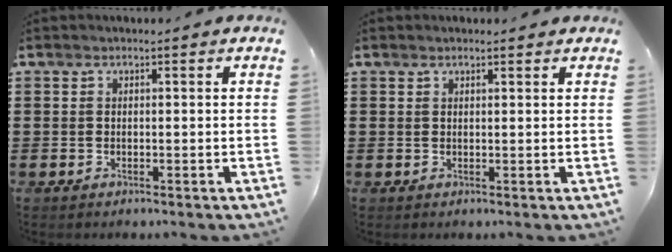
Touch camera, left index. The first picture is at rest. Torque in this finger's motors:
{"motor_torque": [1.91, 0.23, 0.03, 0.00]}